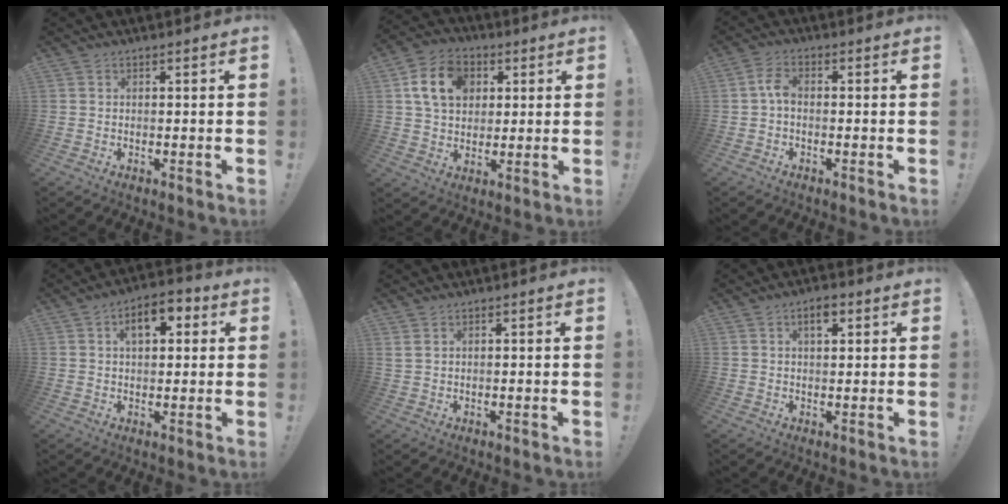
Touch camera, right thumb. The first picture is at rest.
{"total": 13.4, "force": [4.4, 10.2, 7.5], "torque": [-0.133, 0.003, 0.087]}
{"total": 4.1, "force": [-0.1, 2.2, 3.4], "torque": [-0.074, 0.010, -0.002]}
{"total": 8.2, "force": [2.7, 4.7, 6.2], "torque": [-0.082, 0.003, 0.041]}
{"total": 1.7, "force": [0.9, 0.7, 1.3], "torque": [-0.035, 0.004, 0.020]}
{"total": 4.1, "force": [1.8, 2.0, 3.1], "torque": [-0.042, -0.001, 0.026]}